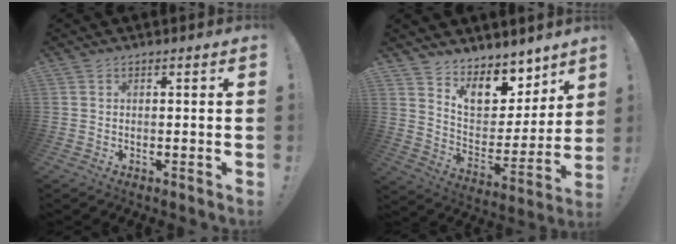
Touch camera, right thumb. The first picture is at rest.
{"total": 11.8, "force": [9.2, 6.2, 4.0], "torque": [-0.067, -0.078, 0.173]}